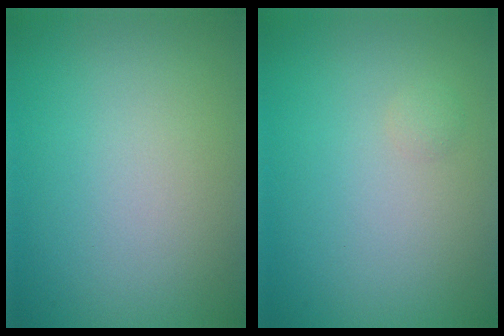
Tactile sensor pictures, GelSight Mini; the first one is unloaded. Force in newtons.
{"total": 0.5, "press": 0.5, "slide": 0.0}